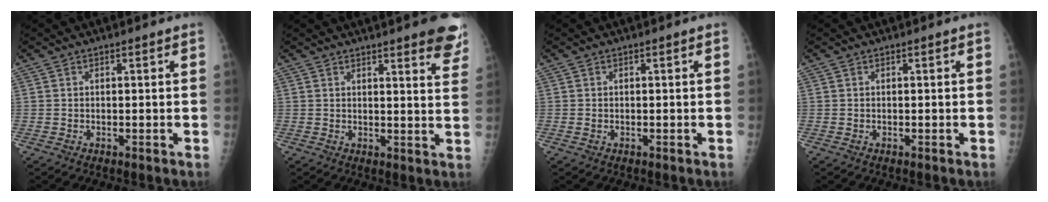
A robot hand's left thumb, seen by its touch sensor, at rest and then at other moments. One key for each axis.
{"total": 9.7, "fx": 7.2, "fy": 1.8, "fz": 6.2, "tx": -0.047, "ty": -0.031, "tz": 0.070}
{"total": 0.6, "fx": -0.2, "fy": 0.5, "fz": 0.2, "tx": -0.006, "ty": 0.008, "tz": 0.000}
{"total": 0.0}